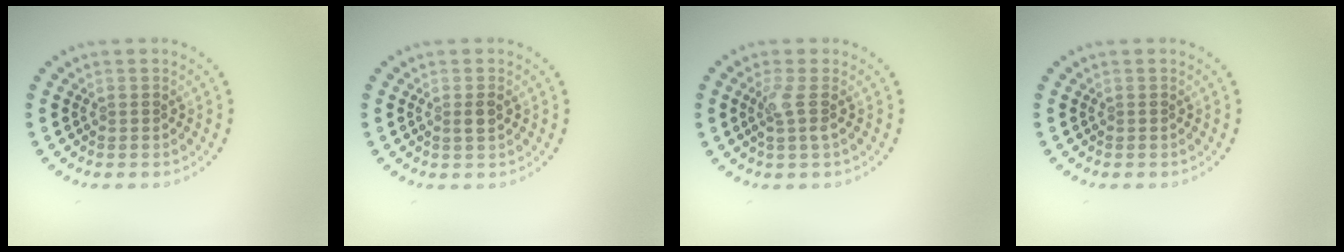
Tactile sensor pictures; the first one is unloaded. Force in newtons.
{"total": 1.1, "press": 1.0, "slide": 0.4}
{"total": 1.9, "press": 1.4, "slide": 1.2}
{"total": 0.0}